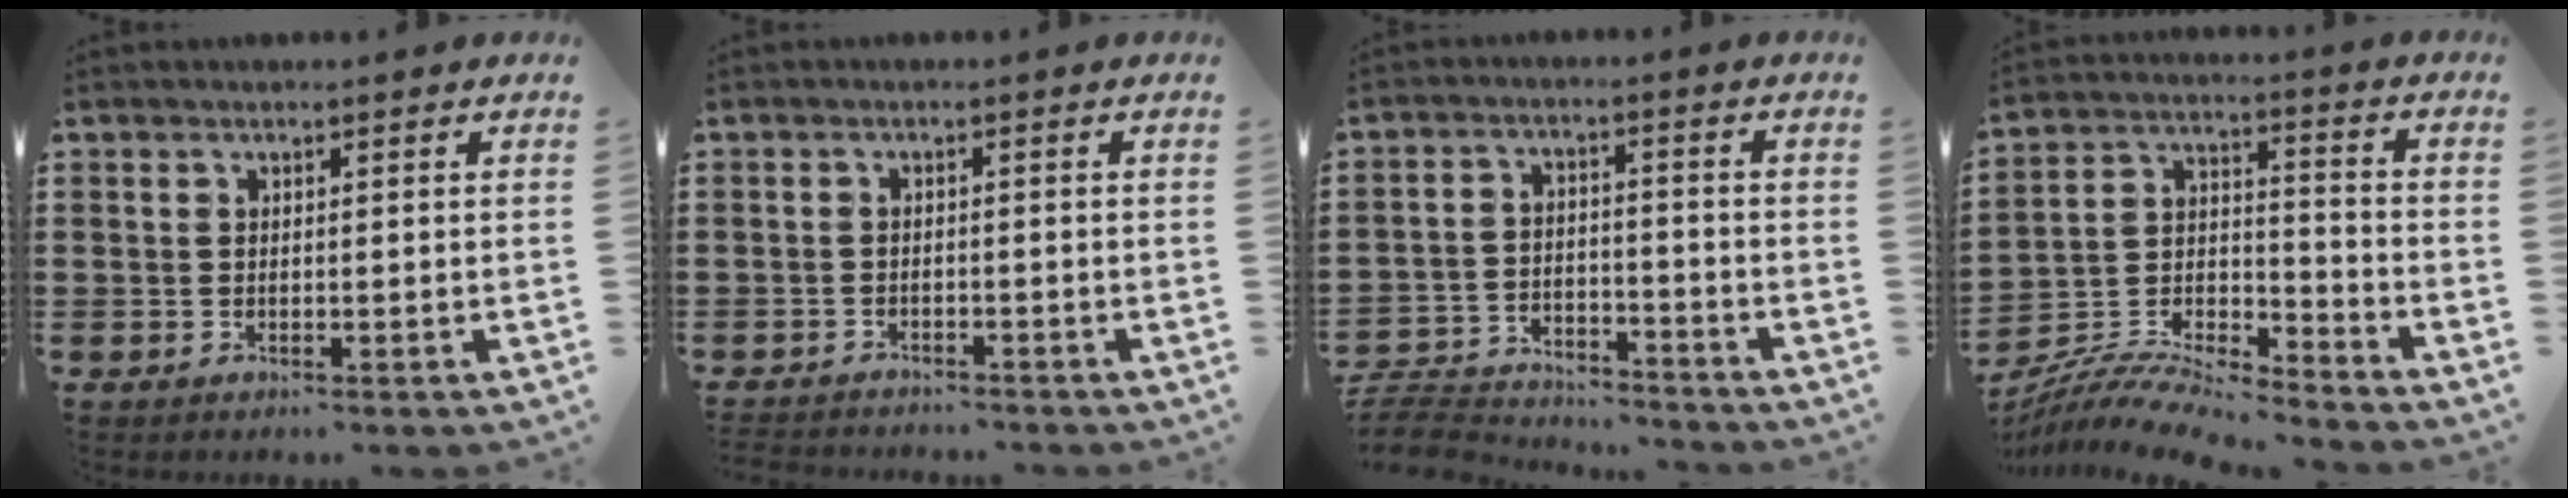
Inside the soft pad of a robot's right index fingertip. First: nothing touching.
{"total": 1.5, "force": [-1.5, 0.1, -0.1], "torque": [-0.003, 0.001, -0.033]}
{"total": 6.1, "force": [-6.0, 0.8, 1.0], "torque": [-0.031, 0.005, -0.122]}
{"total": 8.8, "force": [-8.4, 0.8, 2.3], "torque": [-0.044, 0.003, -0.168]}